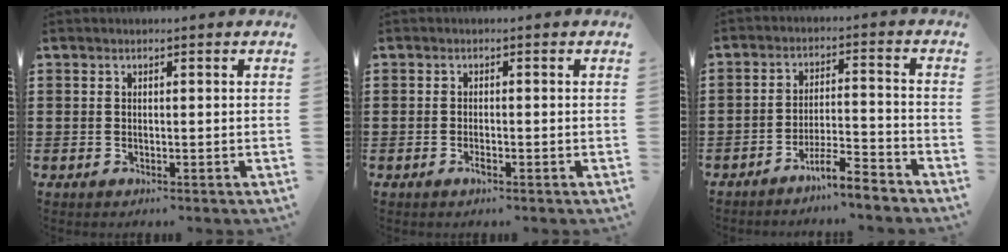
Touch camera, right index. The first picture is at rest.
{"total": 1.3, "force": [-0.7, 0.3, 1.1], "torque": [-0.021, -0.004, -0.012]}
{"total": 6.0, "force": [-5.3, 0.1, 2.7], "torque": [-0.054, -0.004, -0.101]}